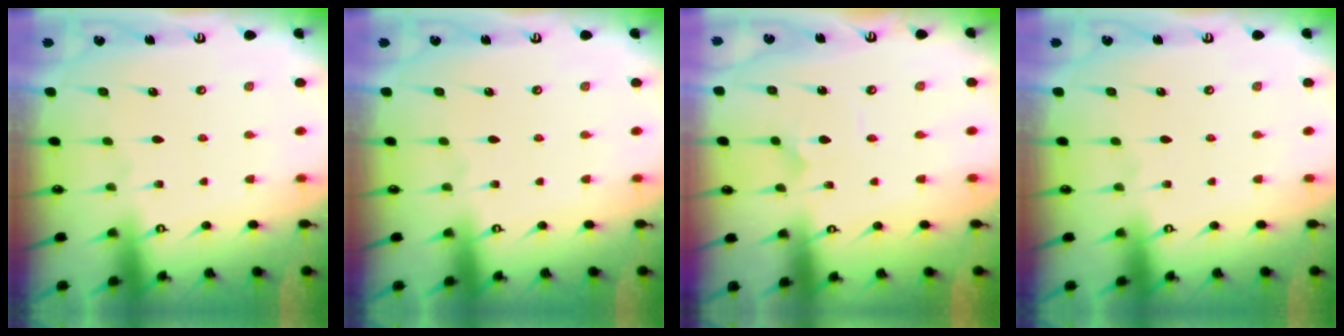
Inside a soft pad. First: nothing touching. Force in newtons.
{"total": 0.0}
{"total": 2.6, "press": 2.6, "slide": 0.1}
{"total": 0.0}